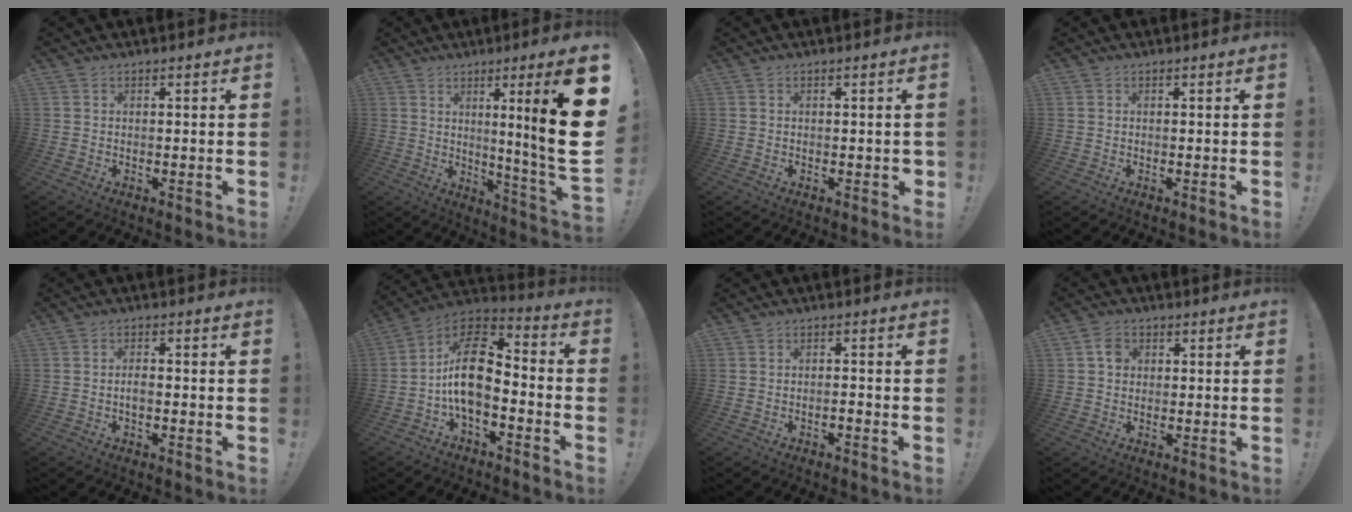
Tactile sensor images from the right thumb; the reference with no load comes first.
{"total": 16.9, "force": [4.0, -1.6, 16.4], "torque": [-0.239, -0.044, 0.043]}
{"total": 1.0, "force": [-0.2, 0.7, 0.7], "torque": [-0.003, 0.001, -0.004]}
{"total": 0.0}
{"total": 2.4, "force": [-0.9, 1.0, 2.0], "torque": [-0.044, 0.001, -0.019]}
{"total": 16.0, "force": [-2.4, 9.2, 12.9], "torque": [-0.219, 0.023, -0.036]}
{"total": 1.3, "force": [-1.1, 0.0, 0.7], "torque": [-0.010, 0.000, -0.020]}
{"total": 4.0, "force": [0.7, 3.3, 2.1], "torque": [-0.019, 0.002, 0.009]}